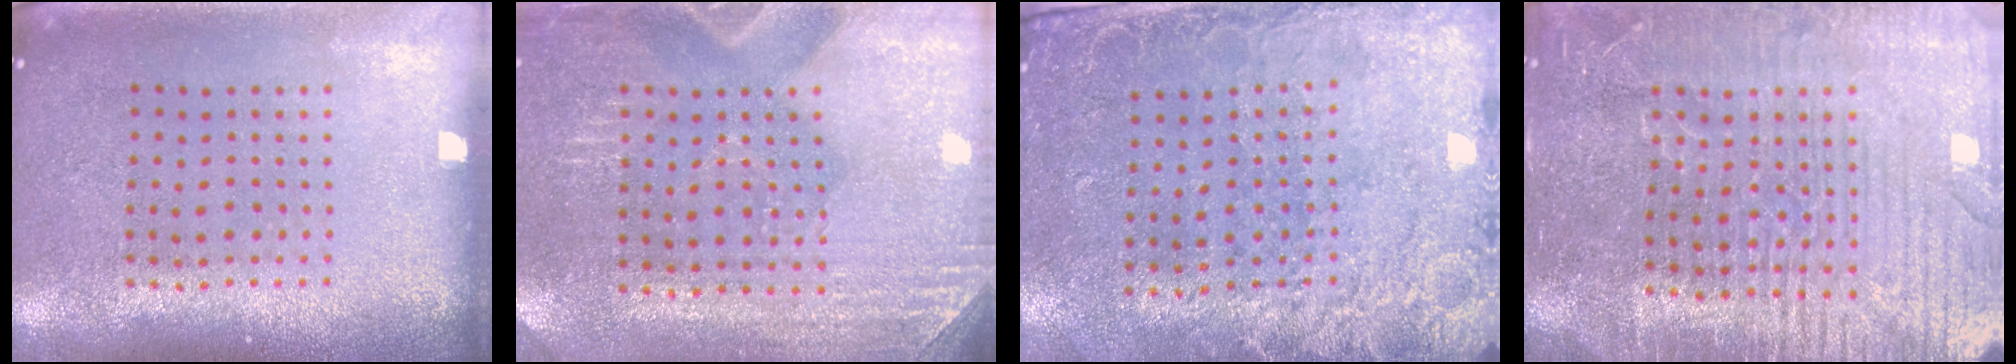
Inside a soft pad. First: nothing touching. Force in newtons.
{"total": 3.0, "press": 2.9, "slide": 0.7}
{"total": 2.6, "press": 2.2, "slide": 1.4}
{"total": 4.9, "press": 4.4, "slide": 2.0}